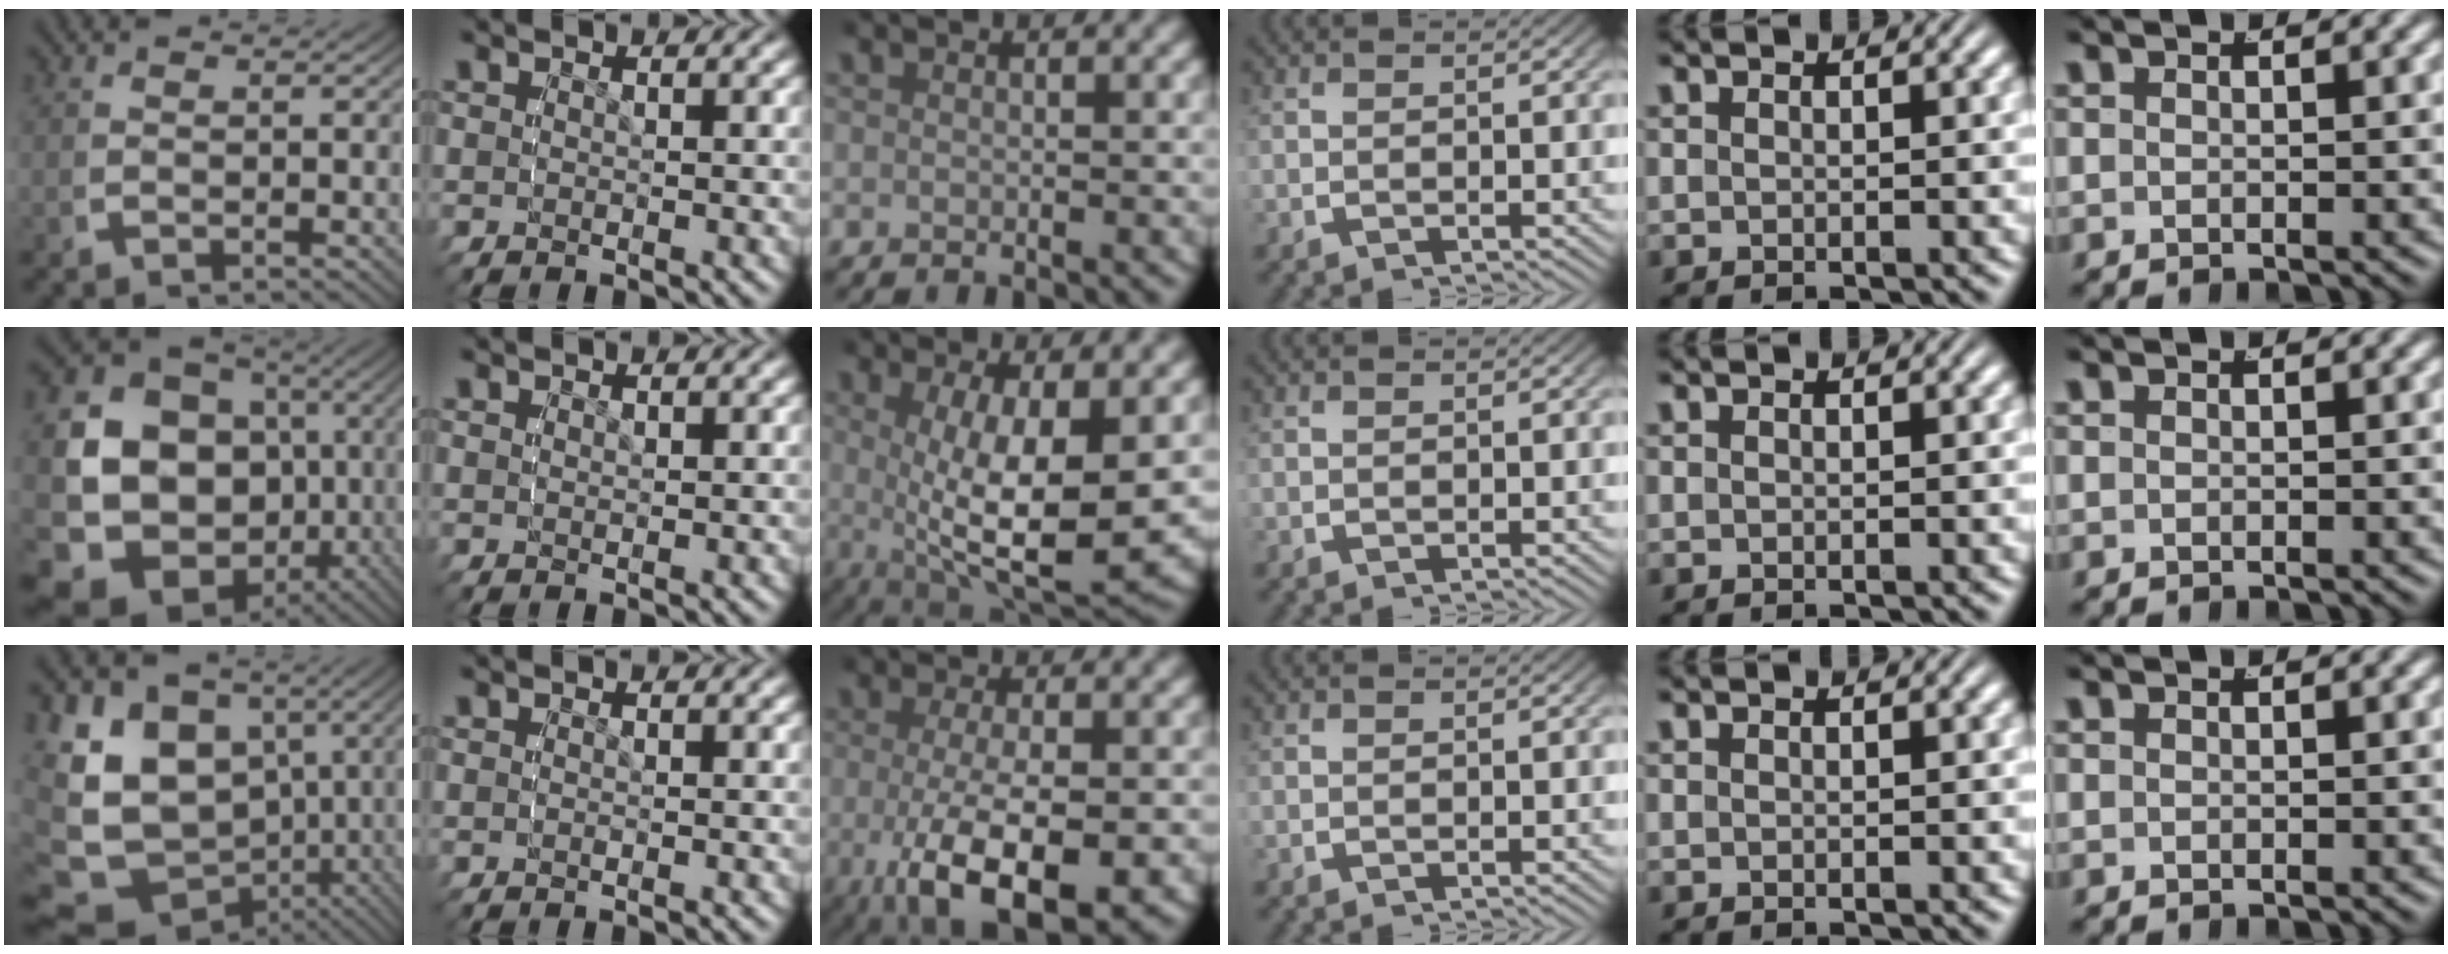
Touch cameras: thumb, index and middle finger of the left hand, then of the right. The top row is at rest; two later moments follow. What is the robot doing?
{"motion": "grasp_and_lifting", "object": "cloth"}